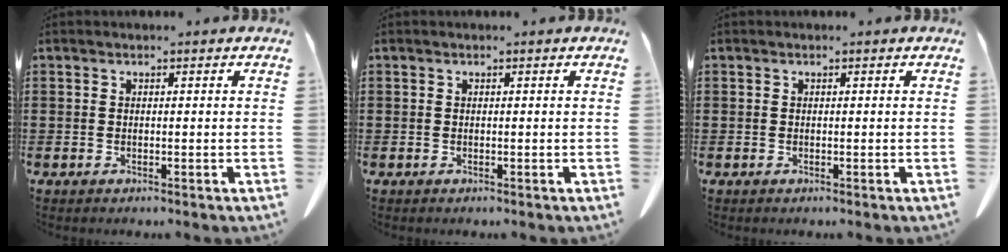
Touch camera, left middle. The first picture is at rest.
{"total": 0.0}
{"total": 0.0}